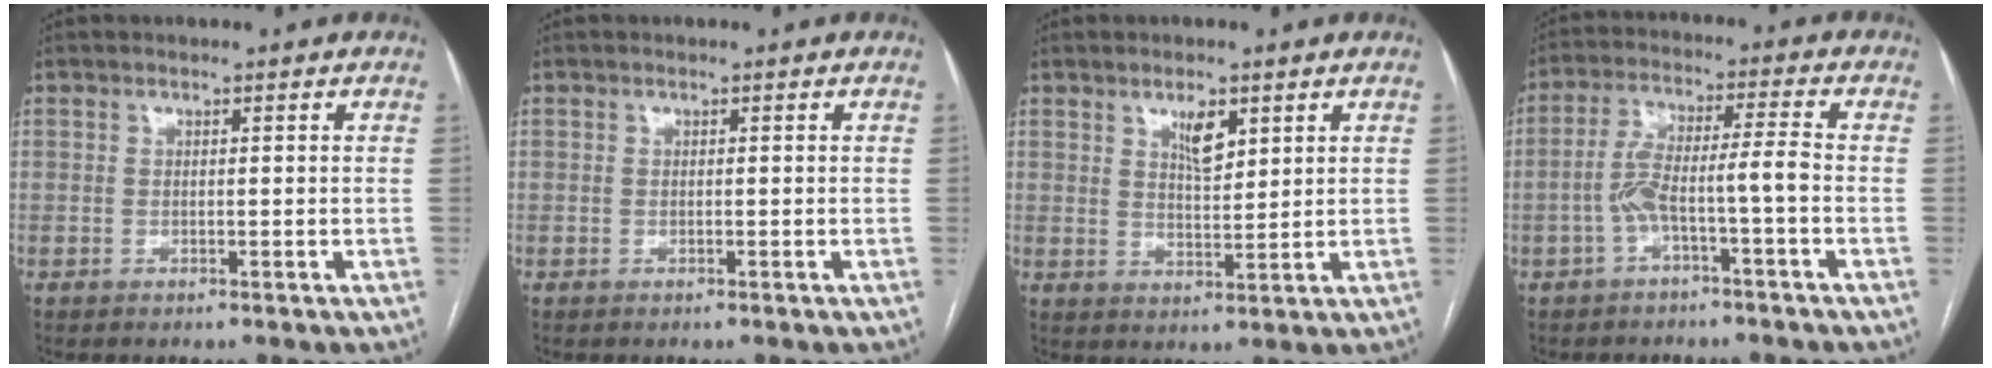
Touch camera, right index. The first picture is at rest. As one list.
[{"total": 0.0}, {"total": 4.3, "force": [2.3, 1.5, 3.2], "torque": [-0.060, -0.003, 0.044]}, {"total": 6.8, "force": [-2.5, 0.0, 6.4], "torque": [-0.125, 0.031, -0.044]}]